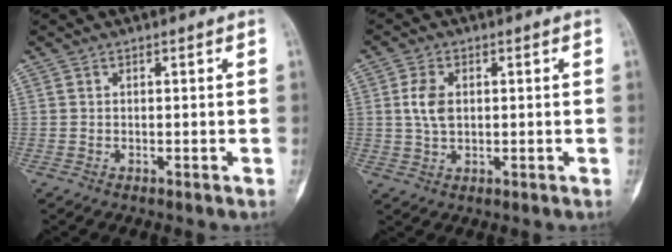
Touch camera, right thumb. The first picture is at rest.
{"total": 5.0, "force": [0.8, 3.2, 3.8], "torque": [-0.074, -0.001, 0.016]}